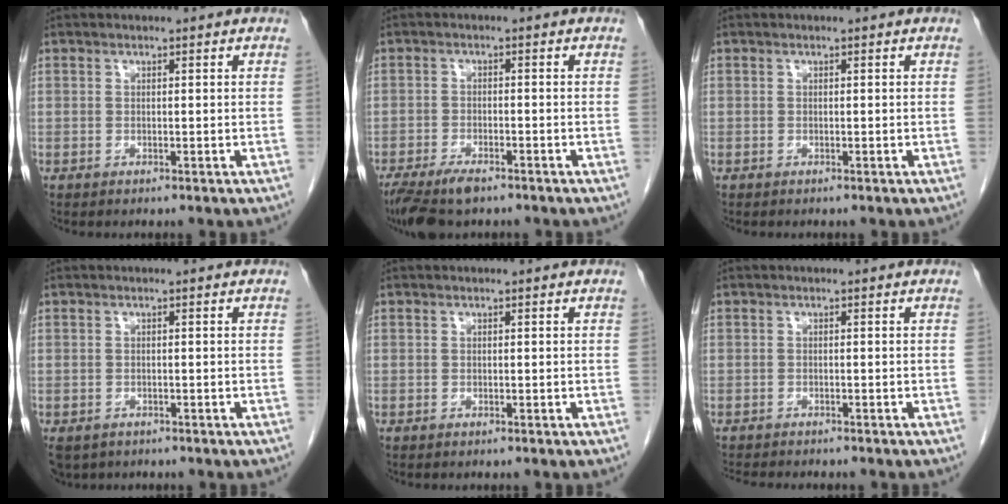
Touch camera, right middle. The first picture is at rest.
{"total": 7.2, "force": [-5.4, 2.3, 4.1], "torque": [-0.074, -0.013, -0.093]}
{"total": 0.0}
{"total": 4.7, "force": [-3.3, 2.9, 1.4], "torque": [-0.024, -0.003, -0.049]}
{"total": 0.0}
{"total": 6.3, "force": [-5.7, 1.1, 2.5], "torque": [-0.035, -0.008, -0.082]}